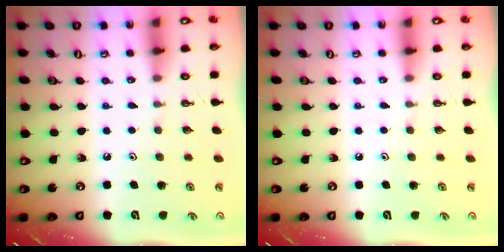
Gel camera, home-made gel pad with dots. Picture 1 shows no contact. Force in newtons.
{"total": 0.0}